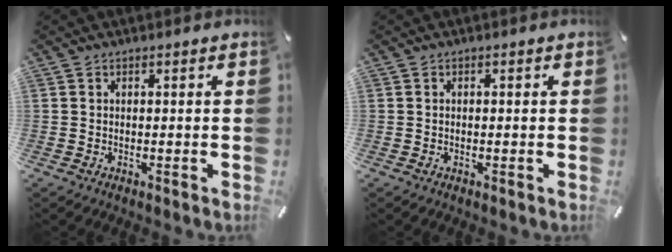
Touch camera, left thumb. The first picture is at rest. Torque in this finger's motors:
{"motor_torque": [-0.02, 0.00, -0.03, -0.01, 0.01]}